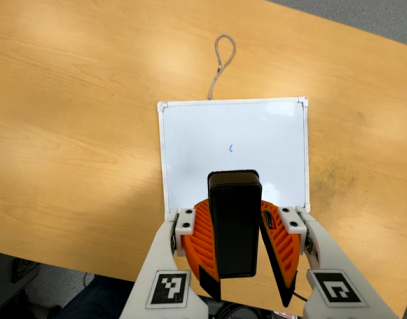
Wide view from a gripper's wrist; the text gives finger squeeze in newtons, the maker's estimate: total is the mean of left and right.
{"total": 8.4, "left": 9.1, "right": 7.8}